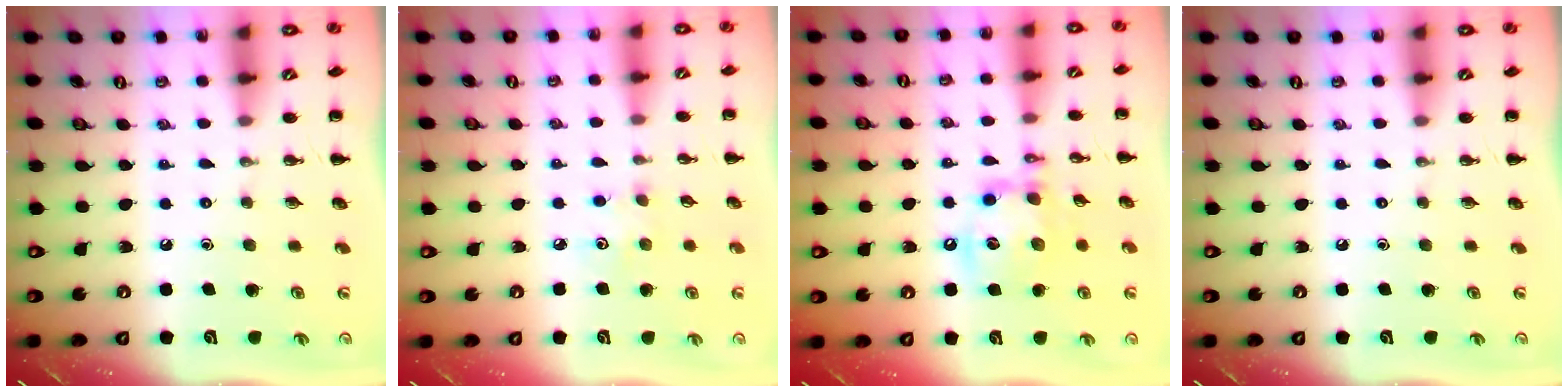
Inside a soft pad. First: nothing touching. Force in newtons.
{"total": 3.5, "press": 3.4, "slide": 0.9}
{"total": 13.6, "press": 13.5, "slide": 1.9}
{"total": 0.0}